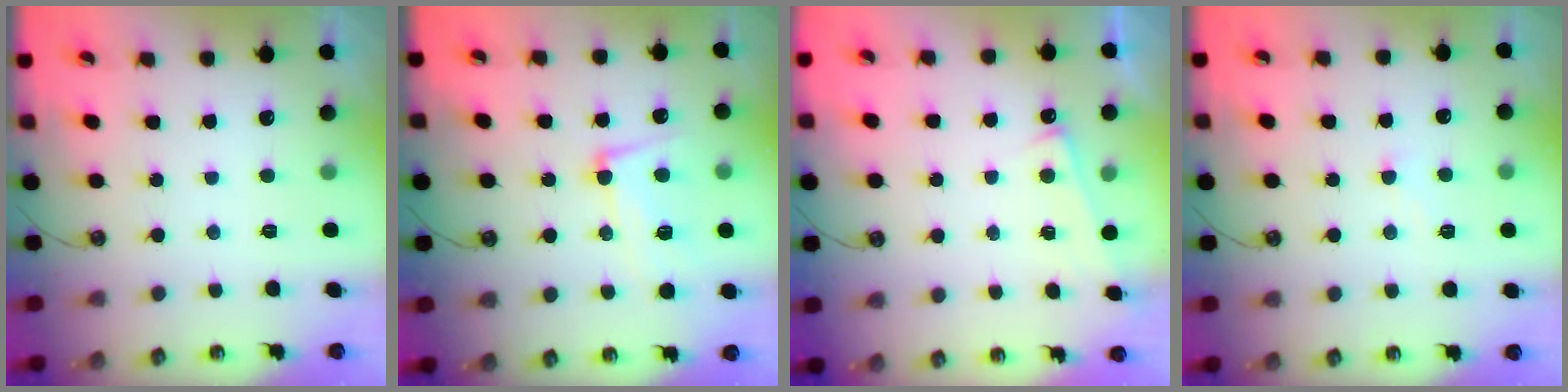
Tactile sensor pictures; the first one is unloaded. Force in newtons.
{"total": 7.6, "press": 7.5, "slide": 1.7}
{"total": 6.8, "press": 6.8, "slide": 0.4}
{"total": 2.6, "press": 2.5, "slide": 0.6}